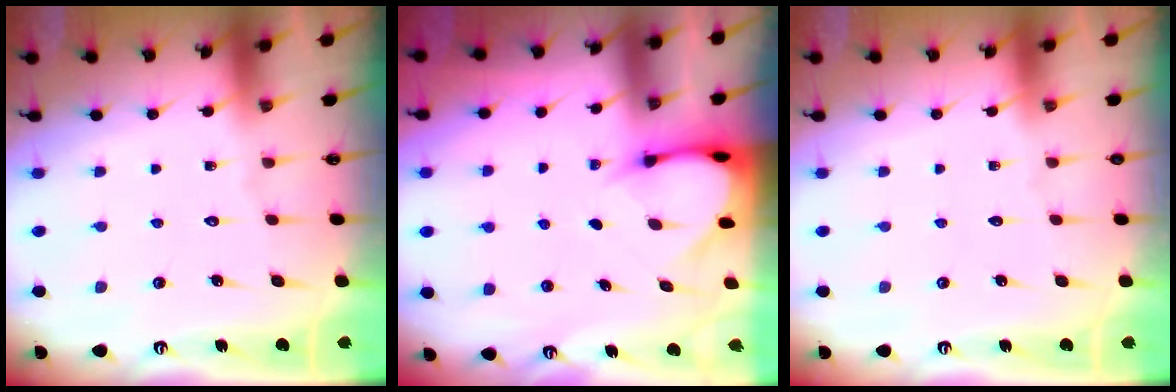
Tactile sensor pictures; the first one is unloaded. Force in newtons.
{"total": 3.6, "press": 3.6, "slide": 0.2}
{"total": 0.0}